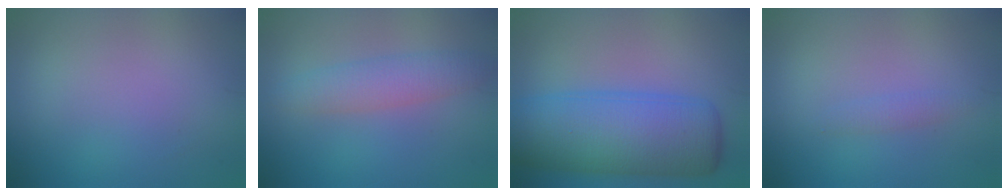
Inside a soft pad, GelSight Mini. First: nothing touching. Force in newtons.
{"total": 3.0, "press": 3.0, "slide": 0.1}
{"total": 10.5, "press": 10.5, "slide": 0.3}
{"total": 0.9, "press": 0.9, "slide": 0.1}